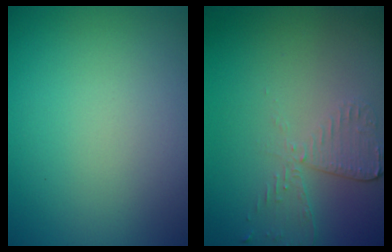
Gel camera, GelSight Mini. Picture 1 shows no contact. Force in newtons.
{"total": 2.6, "press": 2.3, "slide": 1.1}